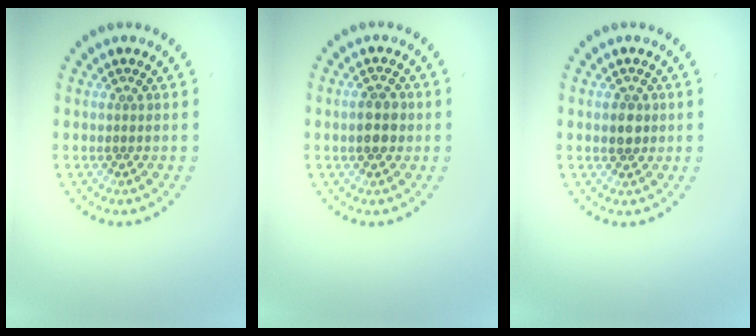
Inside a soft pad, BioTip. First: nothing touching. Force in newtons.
{"total": 2.2, "press": 2.2, "slide": 0.2}
{"total": 1.7, "press": 1.7, "slide": 0.3}